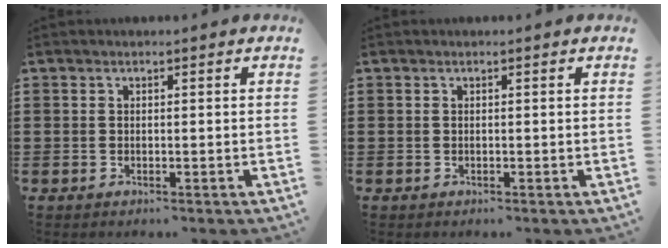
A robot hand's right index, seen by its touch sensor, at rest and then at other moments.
{"total": 0.0}